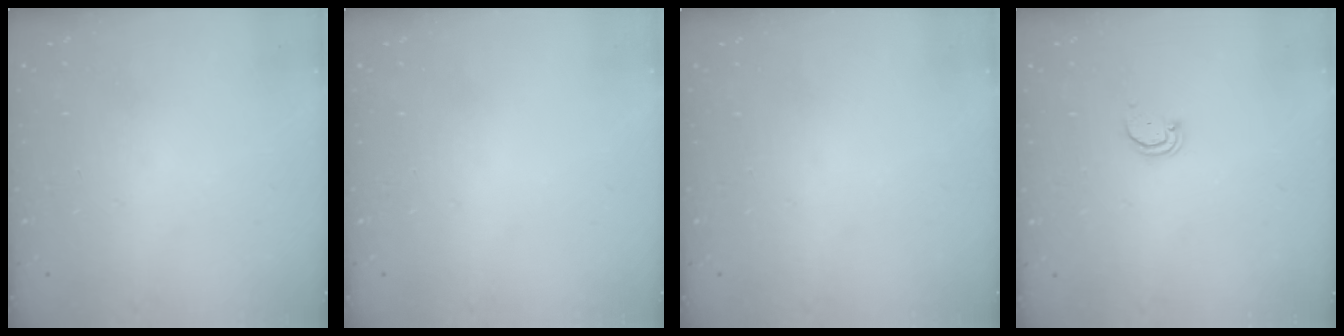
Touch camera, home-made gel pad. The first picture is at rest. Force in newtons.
{"total": 0.0}
{"total": 0.0}
{"total": 2.0, "press": 2.0, "slide": 0.2}